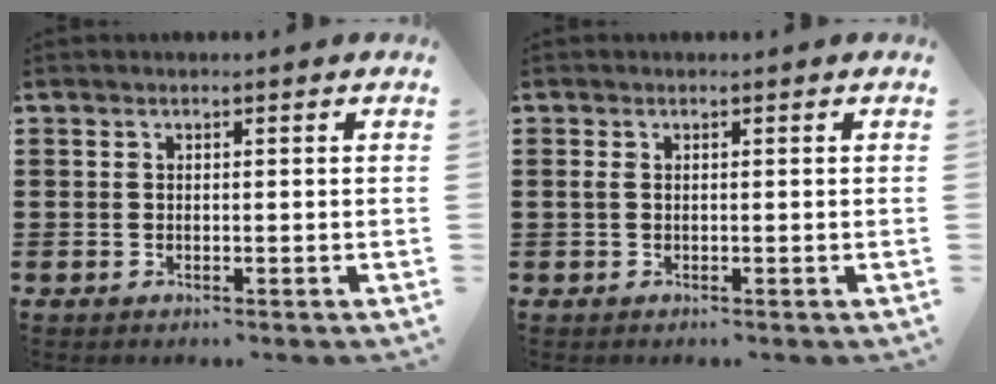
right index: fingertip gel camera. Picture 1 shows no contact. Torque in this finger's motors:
{"motor_torque": [0.57, 0.17, 0.19, 0.04]}